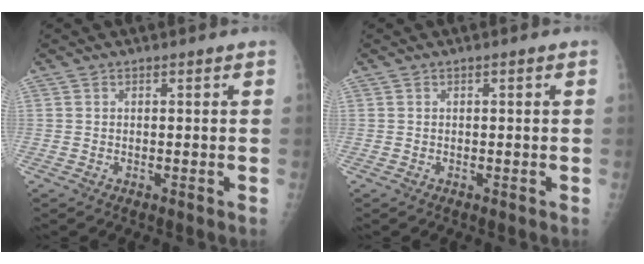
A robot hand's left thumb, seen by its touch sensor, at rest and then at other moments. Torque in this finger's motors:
{"motor_torque": [0.00, 0.00, -0.03, -0.03, 0.00]}